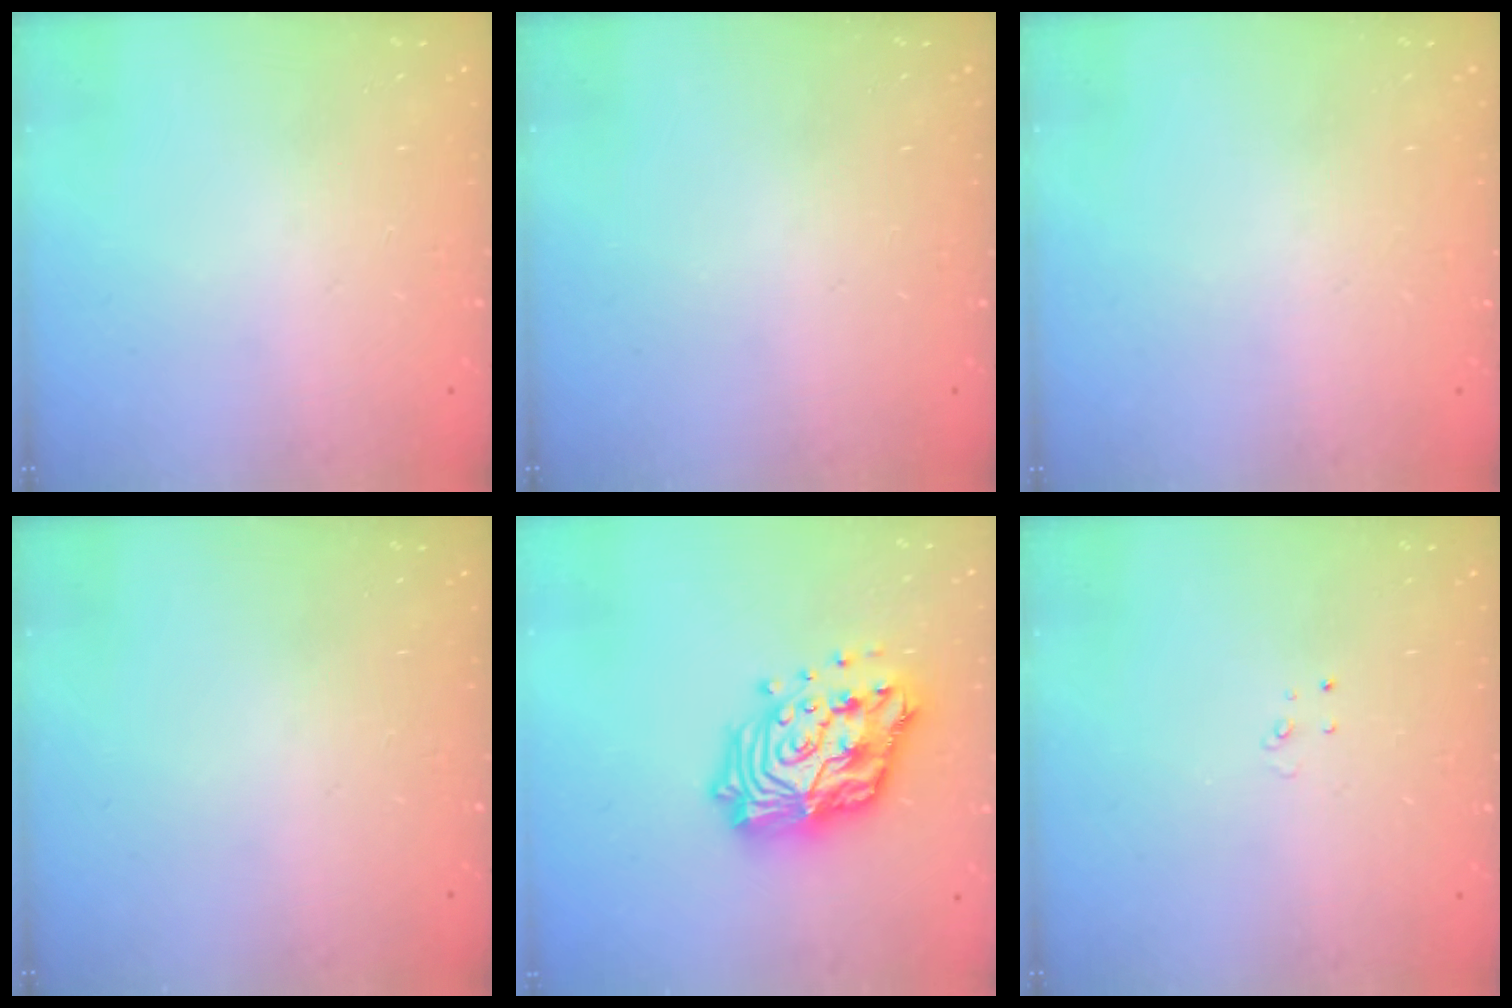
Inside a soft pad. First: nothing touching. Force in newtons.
{"total": 0.0}
{"total": 0.0}
{"total": 0.0}
{"total": 19.2, "press": 19.1, "slide": 1.8}
{"total": 2.6, "press": 2.6, "slide": 0.2}